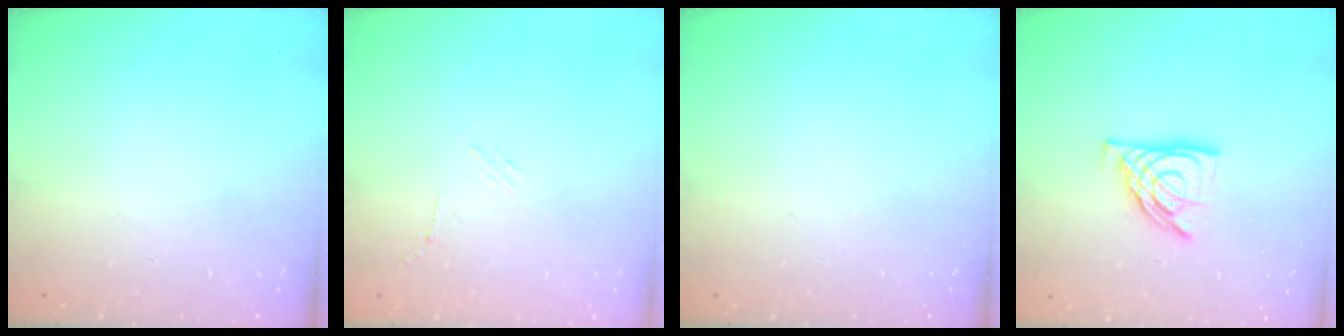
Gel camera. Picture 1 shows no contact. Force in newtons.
{"total": 2.3, "press": 2.3, "slide": 0.4}
{"total": 0.0}
{"total": 10.7, "press": 10.6, "slide": 1.2}